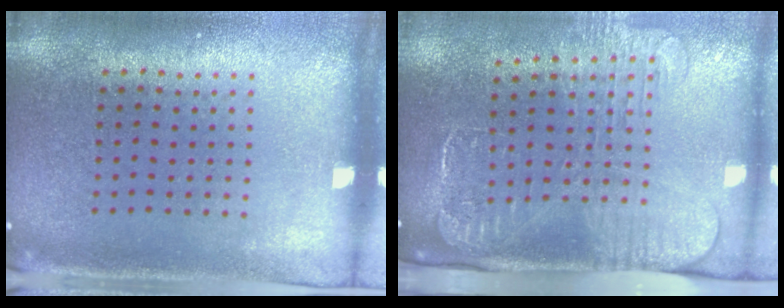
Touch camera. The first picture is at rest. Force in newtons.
{"total": 2.6, "press": 2.0, "slide": 1.7}